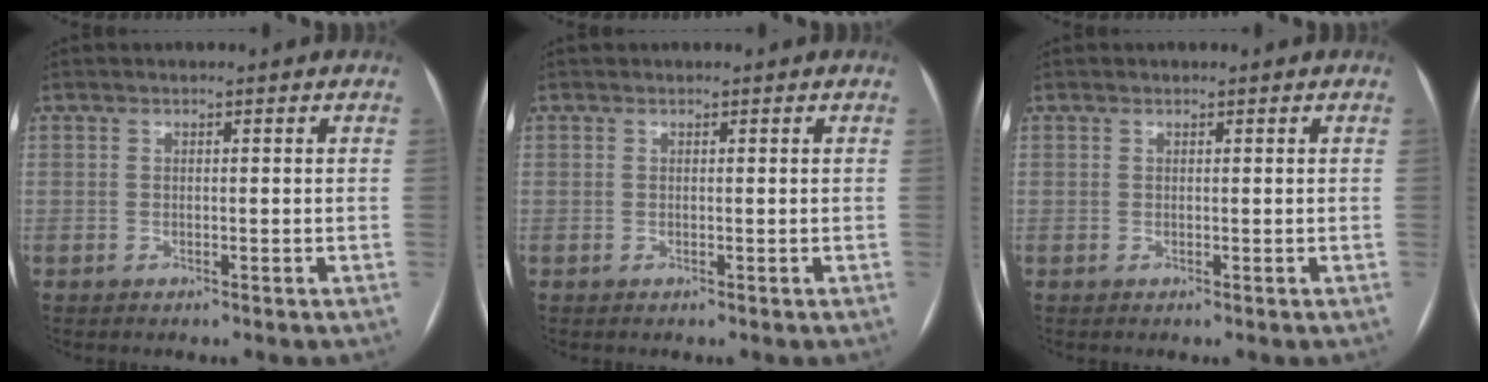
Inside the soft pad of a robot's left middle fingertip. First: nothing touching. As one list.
[{"total": 0.0}, {"total": 0.0}]